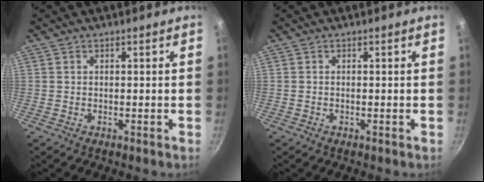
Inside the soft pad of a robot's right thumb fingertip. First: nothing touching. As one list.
[{"total": 0.0}]